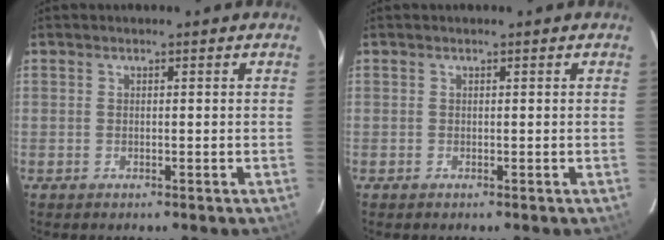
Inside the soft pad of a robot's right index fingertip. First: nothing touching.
{"total": 0.0}